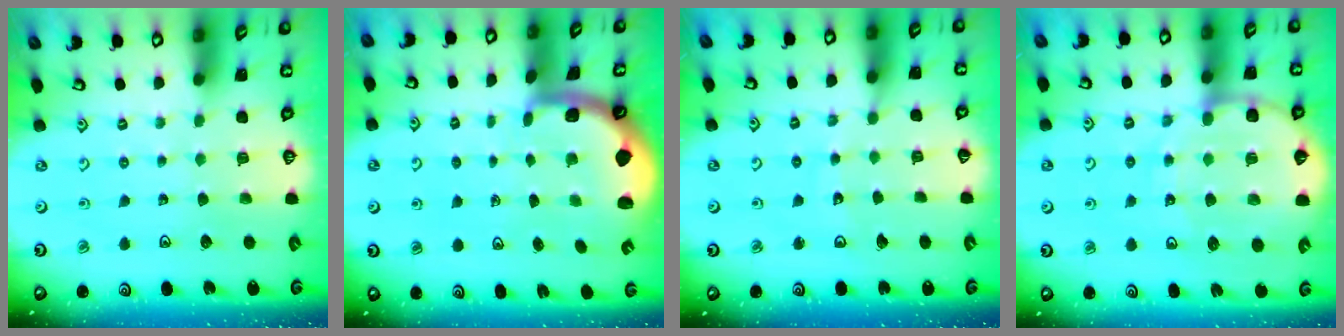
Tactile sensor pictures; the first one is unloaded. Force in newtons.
{"total": 1.3, "press": 1.3, "slide": 0.3}
{"total": 7.1, "press": 7.0, "slide": 0.8}
{"total": 11.9, "press": 11.5, "slide": 3.2}